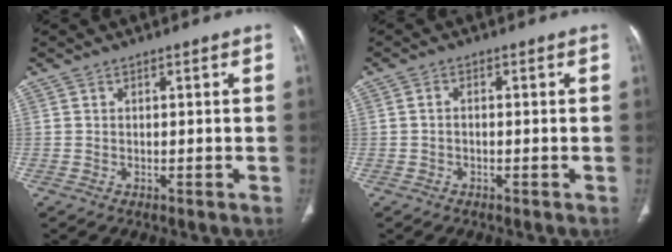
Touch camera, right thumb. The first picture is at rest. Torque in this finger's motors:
{"motor_torque": [-0.40, 0.40, 0.10, 0.09, 0.01]}